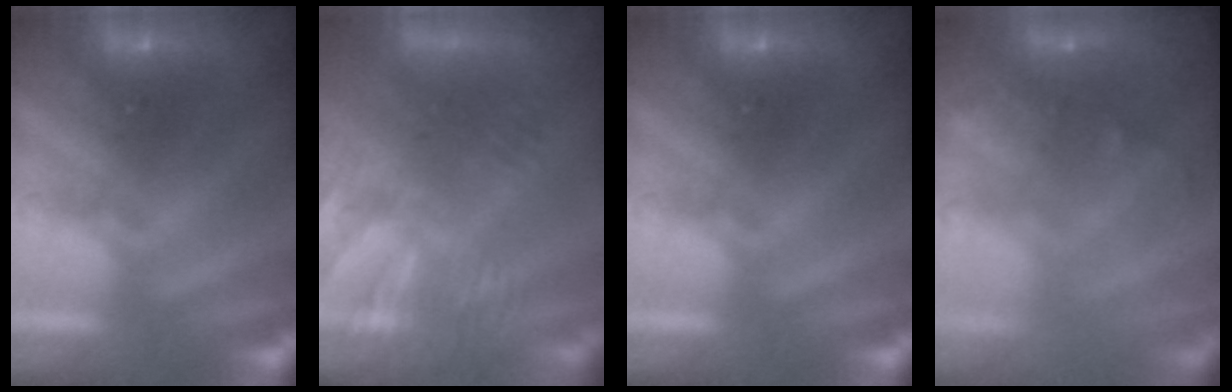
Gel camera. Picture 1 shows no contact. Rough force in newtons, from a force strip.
{"total": 9.5}
{"total": 0.0}
{"total": 9.4}